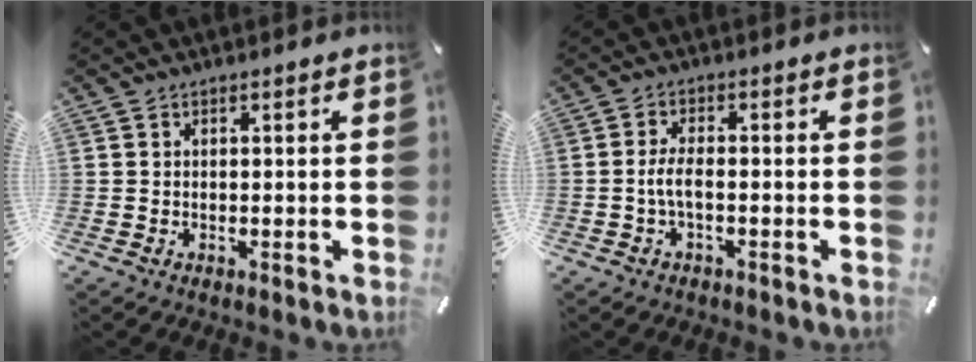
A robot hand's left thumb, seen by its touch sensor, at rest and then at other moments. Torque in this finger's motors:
{"motor_torque": [0.60, 0.56, 0.41, 0.04, 0.05]}